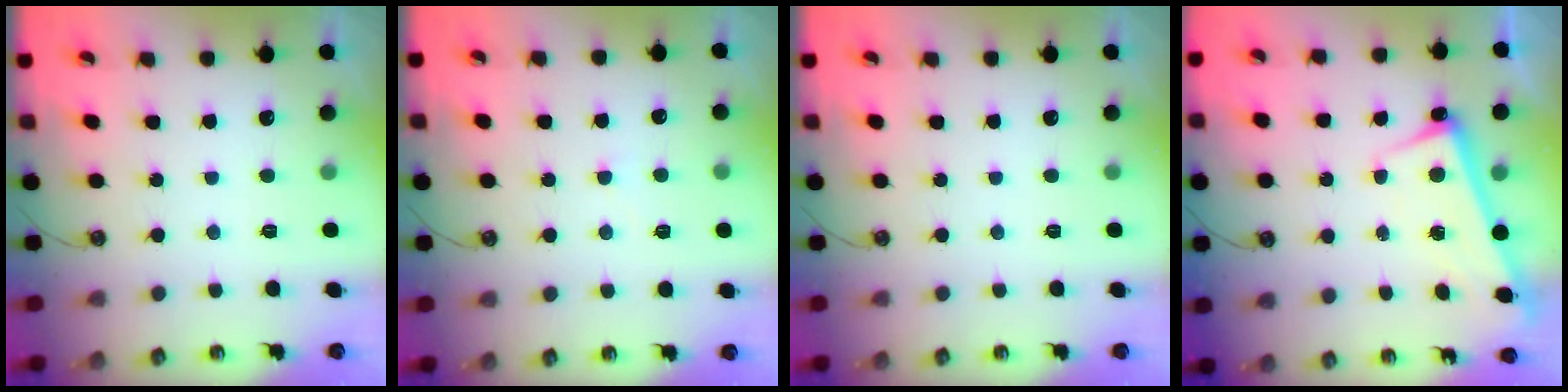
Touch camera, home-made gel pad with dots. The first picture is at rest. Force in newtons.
{"total": 5.5, "press": 5.5, "slide": 0.3}
{"total": 0.0}
{"total": 2.6, "press": 2.5, "slide": 0.7}